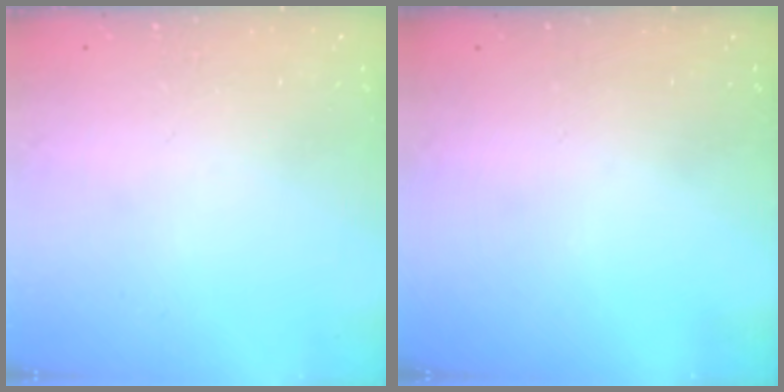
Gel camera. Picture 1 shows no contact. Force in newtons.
{"total": 0.0}